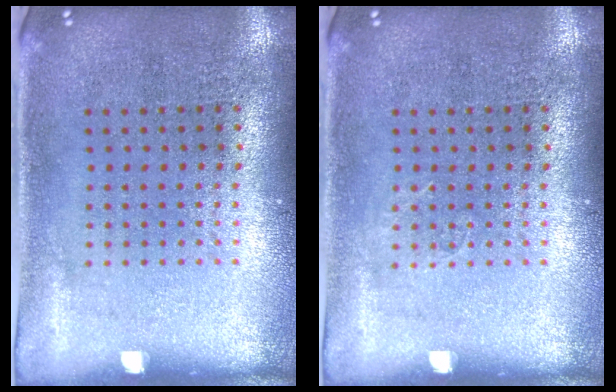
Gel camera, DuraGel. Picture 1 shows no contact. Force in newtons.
{"total": 0.6, "press": 0.5, "slide": 0.2}